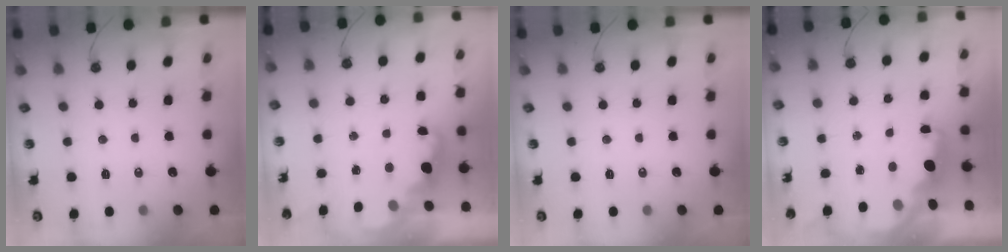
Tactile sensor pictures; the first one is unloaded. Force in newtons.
{"total": 2.3, "press": 2.2, "slide": 0.7}
{"total": 0.0}
{"total": 2.9, "press": 2.8, "slide": 0.9}